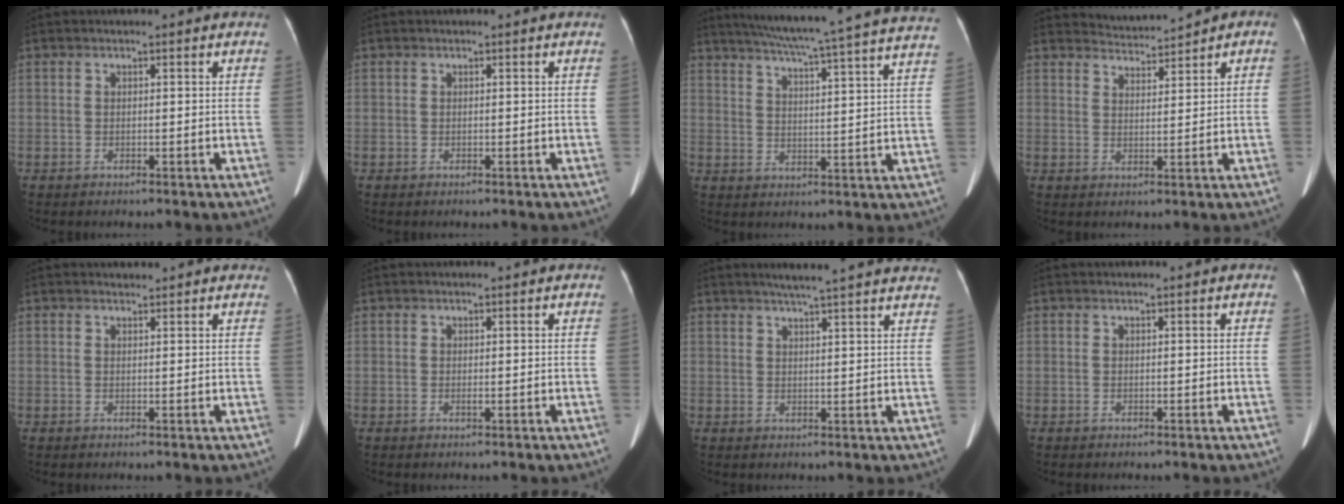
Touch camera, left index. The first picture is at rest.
{"total": 0.0}
{"total": 25.5, "force": [22.6, -0.8, 11.9], "torque": [-0.192, -0.036, 0.280]}
{"total": 2.8, "force": [2.8, -0.1, -0.4], "torque": [0.006, 0.013, 0.057]}
{"total": 1.9, "force": [1.9, 0.4, 0.2], "torque": [-0.009, 0.011, 0.023]}
{"total": 0.6, "force": [0.3, 0.1, 0.5], "torque": [-0.011, 0.001, 0.003]}
{"total": 14.8, "force": [13.2, 0.4, 6.7], "torque": [-0.097, 0.011, 0.157]}
{"total": 0.5, "force": [0.5, 0.0, 0.2], "torque": [-0.002, 0.011, 0.010]}